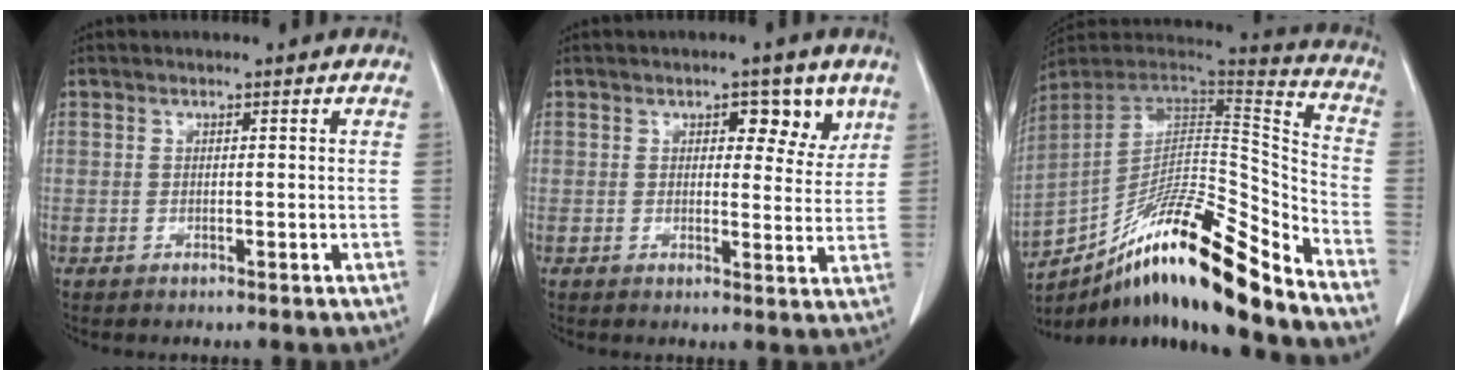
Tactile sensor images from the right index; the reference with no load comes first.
{"total": 4.8, "force": [2.6, 2.5, 3.1], "torque": [-0.024, 0.002, 0.030]}
{"total": 22.8, "force": [-16.7, 2.1, 15.4], "torque": [-0.240, 0.006, -0.293]}